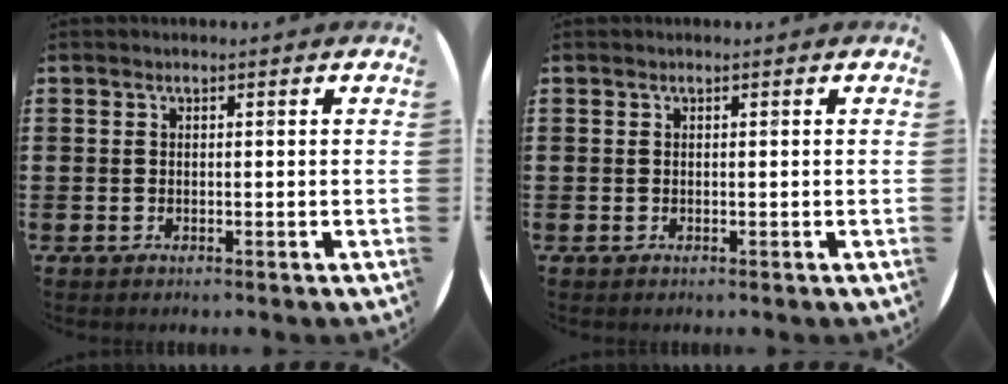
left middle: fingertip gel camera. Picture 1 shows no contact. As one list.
[{"total": 0.0}]